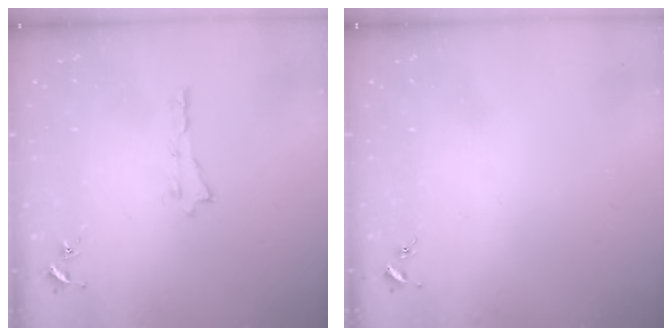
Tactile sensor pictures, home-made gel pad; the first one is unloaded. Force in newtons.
{"total": 0.0}